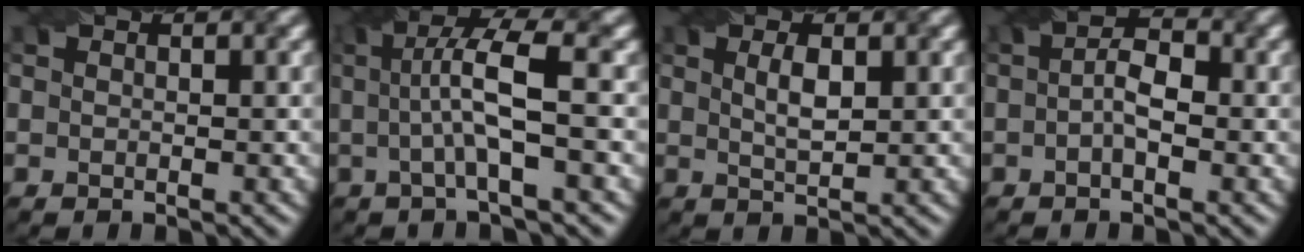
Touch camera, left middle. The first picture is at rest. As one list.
[{"total": 5.5, "force": [0.3, 0.8, 5.4], "torque": [-0.102, 0.009, 0.005]}, {"total": 2.2, "force": [0.7, 0.7, 2.0], "torque": [-0.039, 0.002, 0.015]}, {"total": 2.7, "force": [-0.4, 1.0, 2.5], "torque": [-0.048, 0.004, -0.010]}]